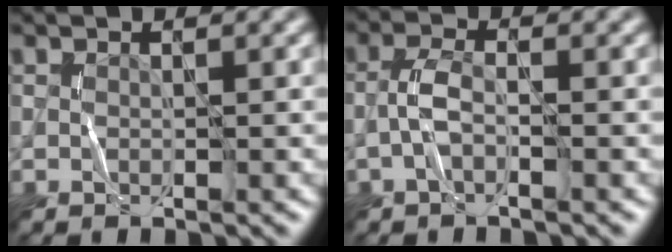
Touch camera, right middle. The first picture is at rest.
{"total": 2.2, "force": [-1.0, 0.7, 1.9], "torque": [-0.040, 0.008, -0.025]}